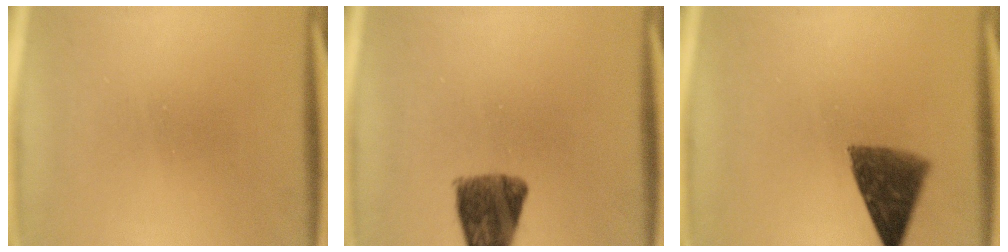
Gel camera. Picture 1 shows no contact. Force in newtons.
{"total": 8.4}
{"total": 9.2}